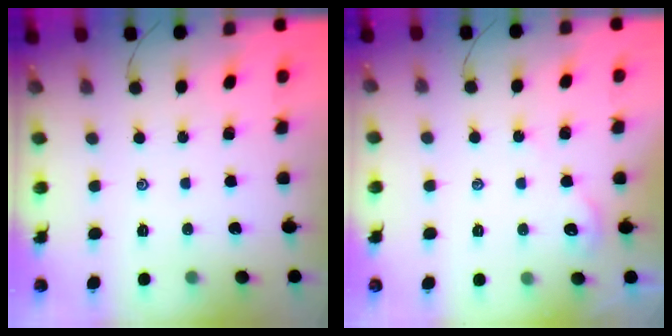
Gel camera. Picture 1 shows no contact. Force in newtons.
{"total": 2.8, "press": 2.7, "slide": 0.4}